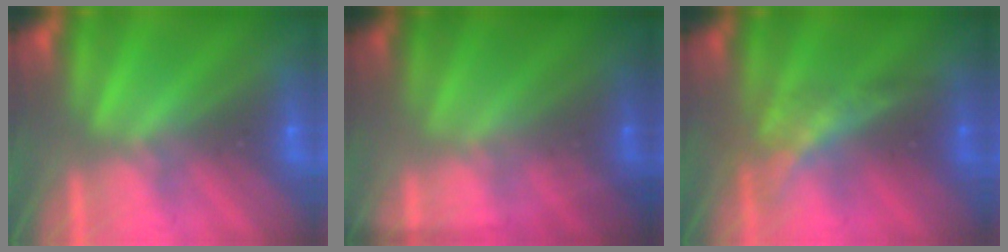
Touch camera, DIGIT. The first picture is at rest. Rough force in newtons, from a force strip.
{"total": 1.8}
{"total": 1.8}